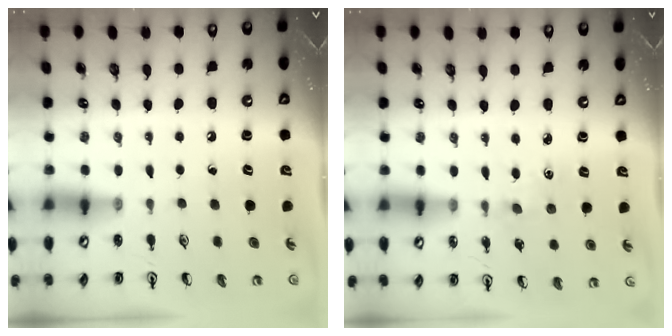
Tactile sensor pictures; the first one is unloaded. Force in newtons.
{"total": 0.7, "press": 0.7, "slide": 0.1}